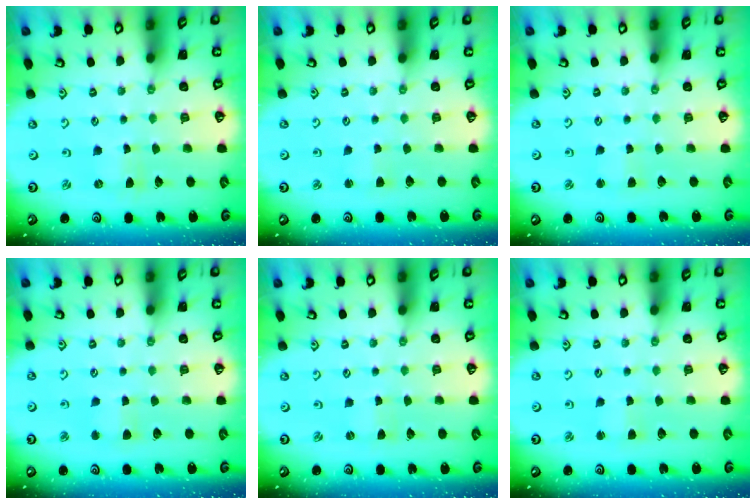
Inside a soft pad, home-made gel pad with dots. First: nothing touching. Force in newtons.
{"total": 2.7, "press": 2.7, "slide": 0.2}
{"total": 2.1, "press": 2.1, "slide": 0.2}
{"total": 3.8, "press": 3.8, "slide": 0.4}
{"total": 0.0}
{"total": 2.4, "press": 2.3, "slide": 0.3}